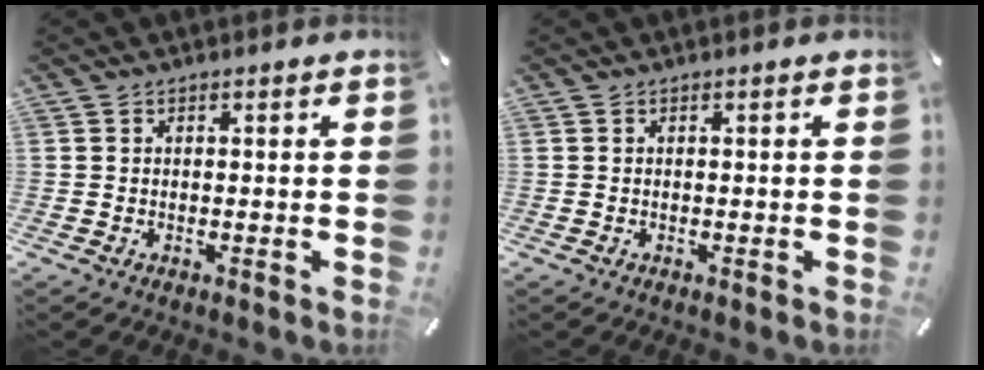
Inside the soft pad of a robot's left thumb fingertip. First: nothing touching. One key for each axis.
{"total": 0.0}